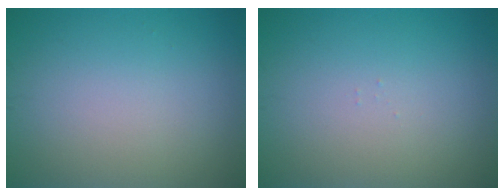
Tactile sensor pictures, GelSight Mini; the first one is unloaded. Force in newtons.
{"total": 0.0}